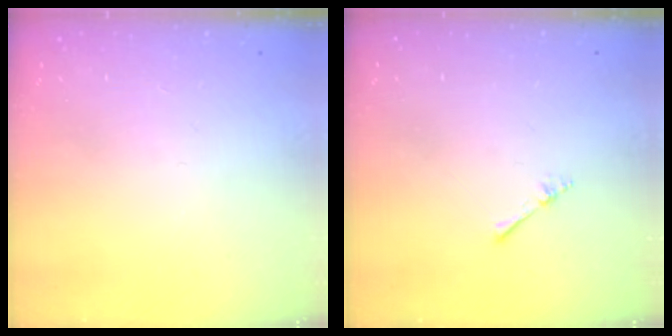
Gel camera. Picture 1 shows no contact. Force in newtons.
{"total": 2.2, "press": 2.1, "slide": 0.3}